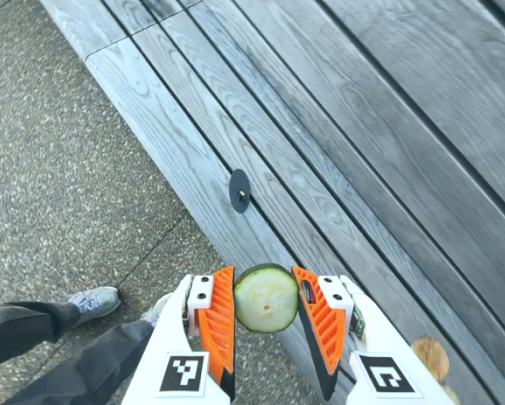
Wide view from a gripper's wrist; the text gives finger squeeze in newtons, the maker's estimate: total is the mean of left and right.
{"total": 11.2, "left": 11.5, "right": 10.9}